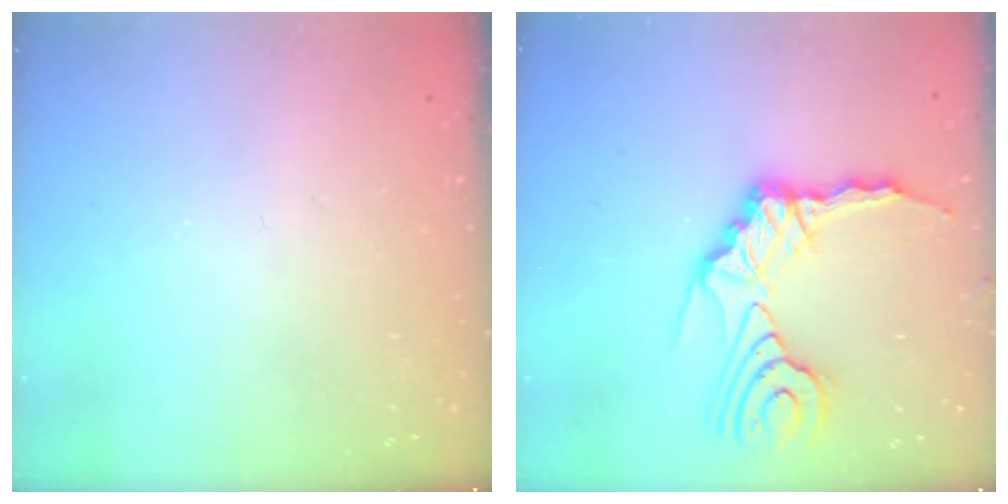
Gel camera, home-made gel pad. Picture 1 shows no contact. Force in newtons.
{"total": 14.5, "press": 14.4, "slide": 2.2}